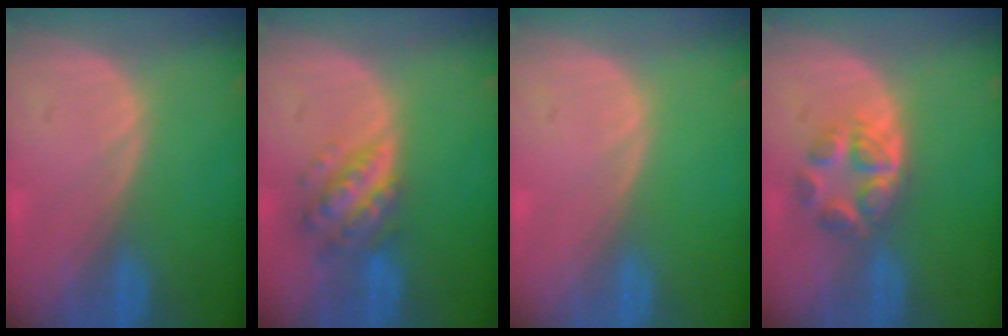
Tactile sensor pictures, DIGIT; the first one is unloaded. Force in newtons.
{"total": 6.3, "press": 5.6, "slide": 2.8}
{"total": 0.0}
{"total": 5.3, "press": 5.0, "slide": 1.4}